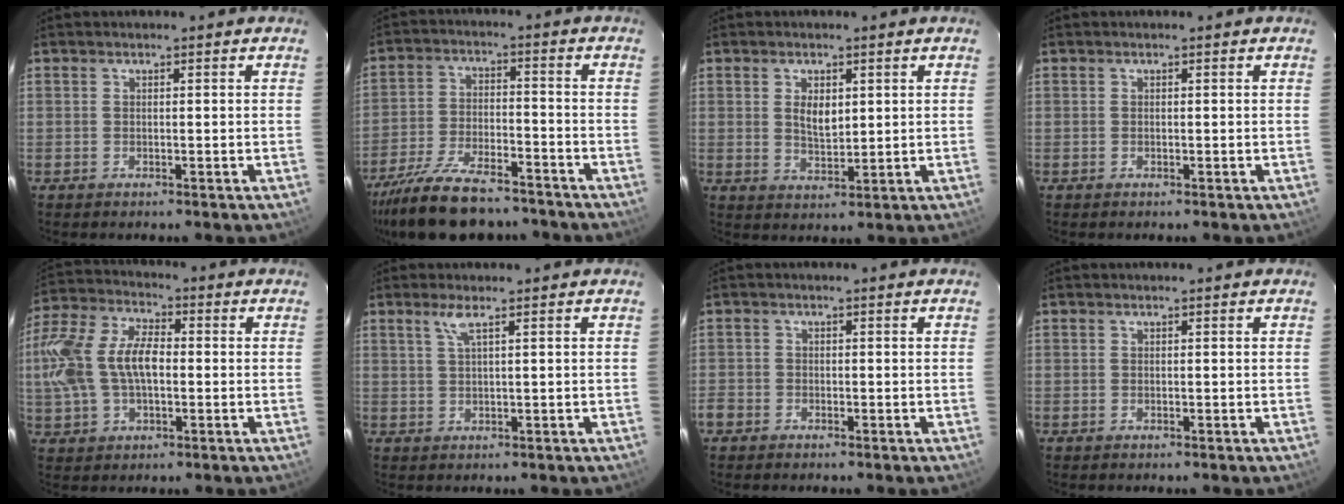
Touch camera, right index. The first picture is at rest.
{"total": 18.9, "force": [-15.7, 6.1, 8.7], "torque": [-0.187, -0.023, -0.253]}
{"total": 4.4, "force": [1.2, 2.5, 3.5], "torque": [-0.060, 0.000, 0.024]}
{"total": 0.0}
{"total": 16.4, "force": [-0.4, 9.9, 13.1], "torque": [-0.290, 0.023, -0.004]}
{"total": 2.3, "force": [1.3, -0.2, 1.9], "torque": [-0.038, 0.001, 0.029]}
{"total": 2.5, "force": [-1.6, 2.0, 0.4], "torque": [-0.014, 0.001, -0.032]}
{"total": 0.0}